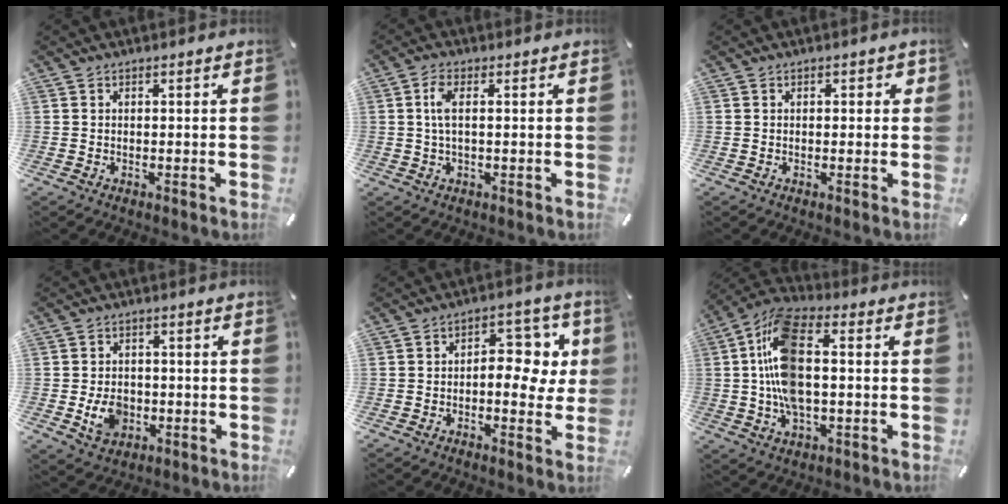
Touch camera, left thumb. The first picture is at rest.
{"total": 4.4, "force": [0.5, 1.4, 4.1], "torque": [-0.089, 0.003, 0.005]}
{"total": 1.2, "force": [0.1, 0.9, 0.8], "torque": [-0.009, 0.004, -0.002]}
{"total": 6.8, "force": [-1.4, 5.5, 3.8], "torque": [-0.070, 0.000, -0.025]}
{"total": 10.9, "force": [1.2, 6.6, 8.6], "torque": [-0.100, -0.014, 0.015]}
{"total": 14.5, "force": [0.2, 7.5, 12.4], "torque": [-0.269, 0.001, 0.002]}